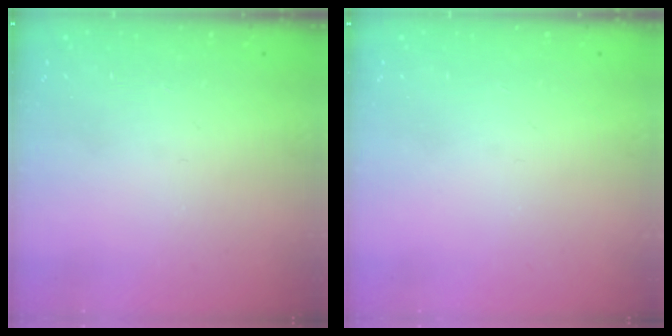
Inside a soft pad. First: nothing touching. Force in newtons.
{"total": 0.0}